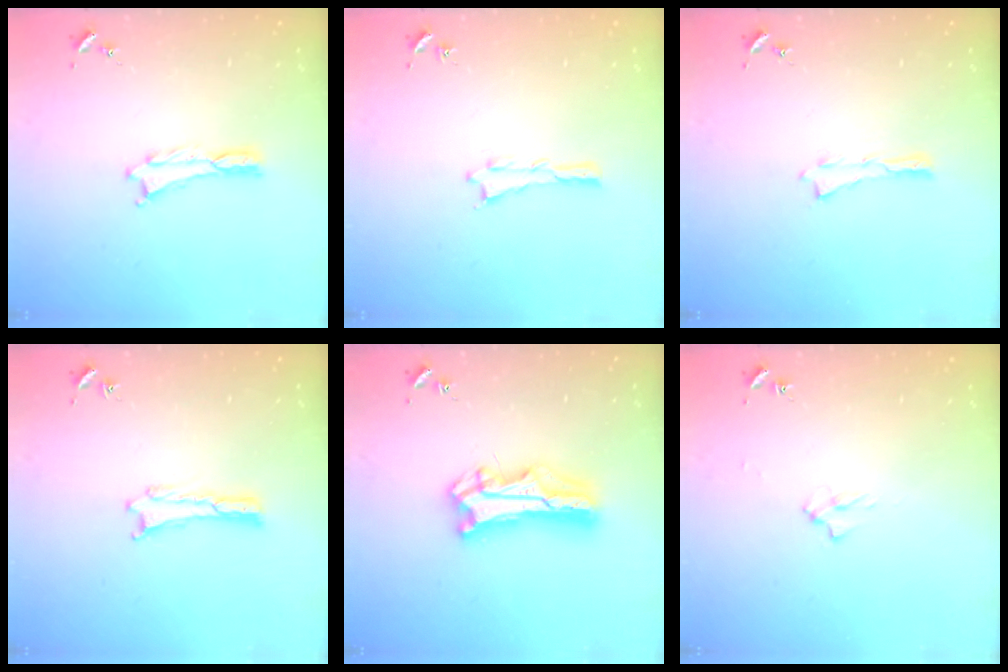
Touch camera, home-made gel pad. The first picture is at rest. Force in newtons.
{"total": 0.0}
{"total": 0.0}
{"total": 0.0}
{"total": 9.2, "press": 9.2, "slide": 1.0}
{"total": 2.0, "press": 2.0, "slide": 0.3}